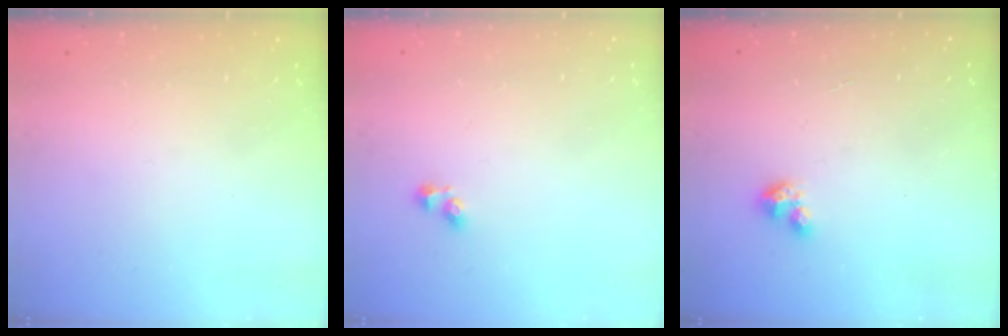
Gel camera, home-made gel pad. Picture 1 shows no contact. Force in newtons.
{"total": 3.0, "press": 2.7, "slide": 1.3}
{"total": 2.6, "press": 2.6, "slide": 0.2}